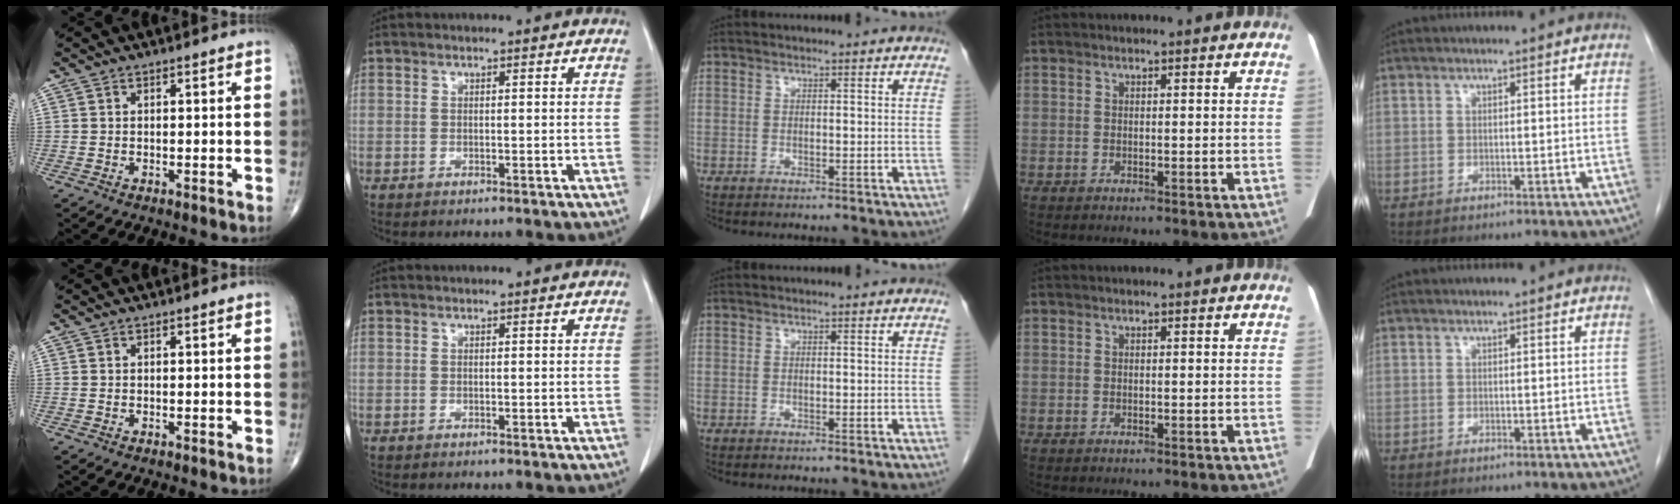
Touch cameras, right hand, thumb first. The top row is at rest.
{}